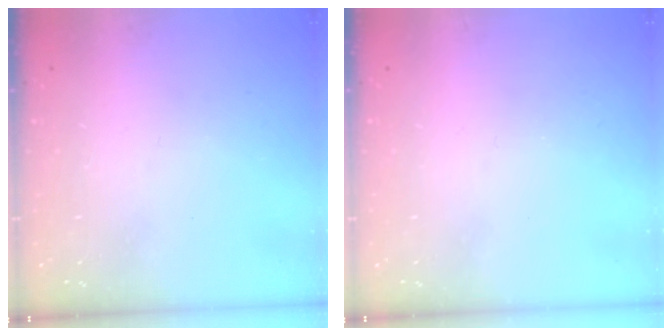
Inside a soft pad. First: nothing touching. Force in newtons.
{"total": 0.0}